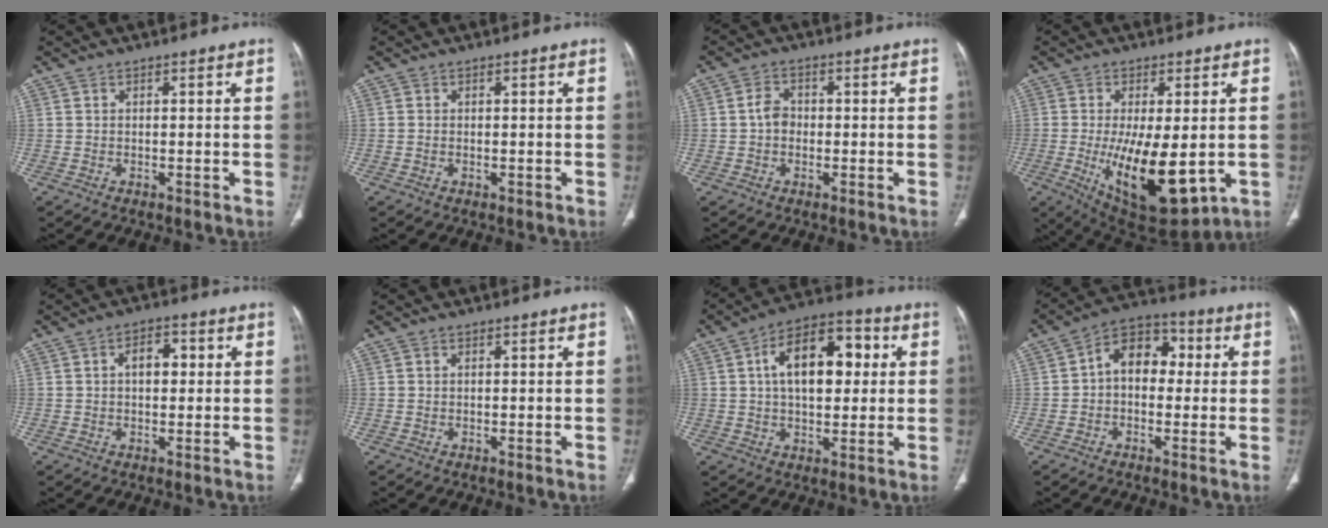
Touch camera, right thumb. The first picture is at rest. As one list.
[{"total": 0.0}, {"total": 3.4, "force": [-0.3, 2.7, 2.1], "torque": [-0.029, 0.011, -0.014]}, {"total": 16.4, "force": [-2.7, 6.6, 14.8], "torque": [-0.244, -0.029, -0.020]}, {"total": 4.9, "force": [0.7, 3.0, 3.8], "torque": [-0.046, 0.013, 0.006]}, {"total": 0.0}, {"total": 15.4, "force": [3.0, 8.7, 12.3], "torque": [-0.167, 0.023, 0.042]}, {"total": 10.3, "force": [0.8, 7.2, 7.3], "torque": [-0.081, 0.032, -0.001]}]